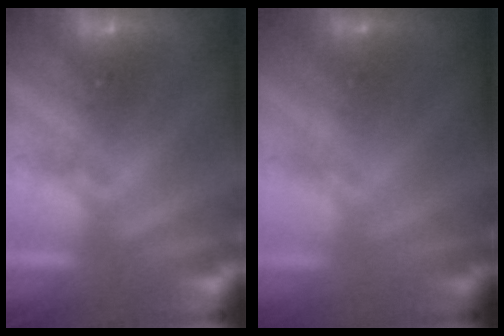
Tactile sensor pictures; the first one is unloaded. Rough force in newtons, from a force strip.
{"total": 1.5}